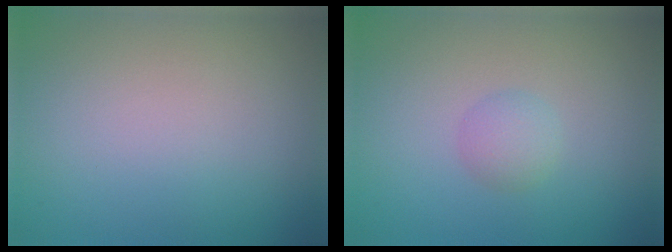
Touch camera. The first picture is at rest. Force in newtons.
{"total": 1.5, "press": 1.5, "slide": 0.1}